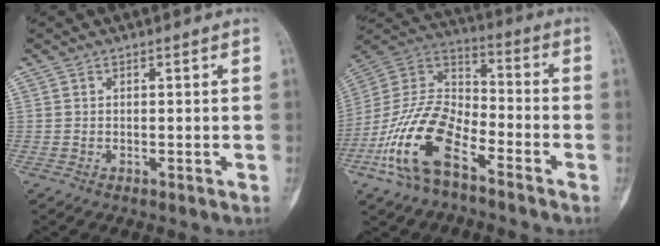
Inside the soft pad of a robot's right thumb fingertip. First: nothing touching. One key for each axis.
{"total": 17.1, "fx": -8.8, "fy": 8.1, "fz": 12.2, "tx": -0.234, "ty": 0.060, "tz": -0.178}